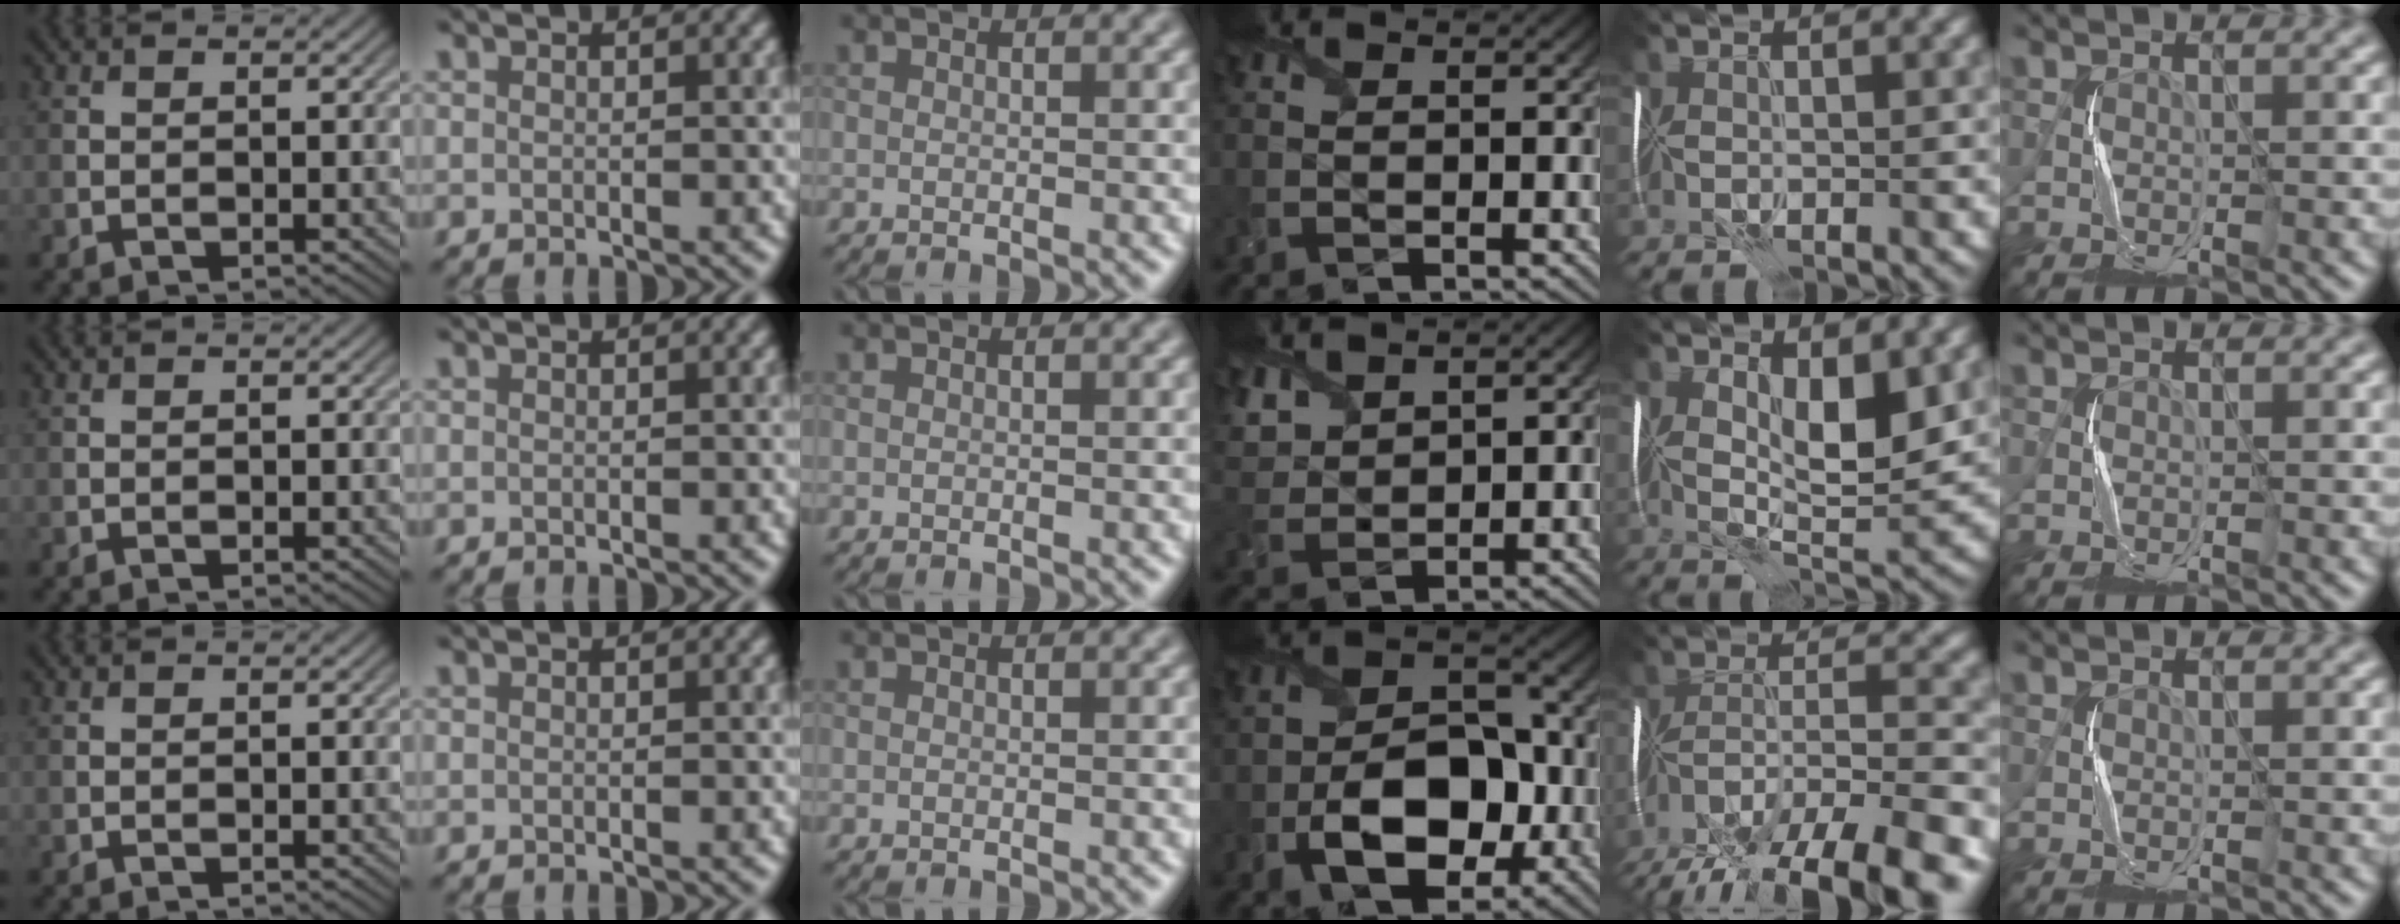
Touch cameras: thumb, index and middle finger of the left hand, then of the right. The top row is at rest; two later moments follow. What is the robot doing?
{"motion": "fold", "object": "plastic wrap"}